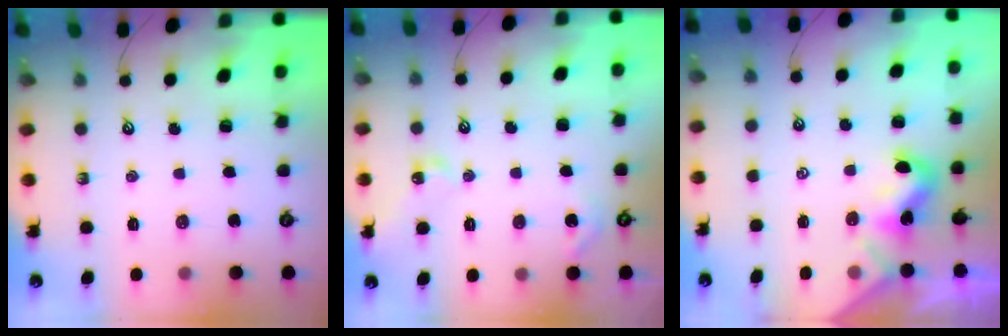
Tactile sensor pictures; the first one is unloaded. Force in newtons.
{"total": 6.3, "press": 6.2, "slide": 0.7}
{"total": 1.8, "press": 1.8, "slide": 0.5}